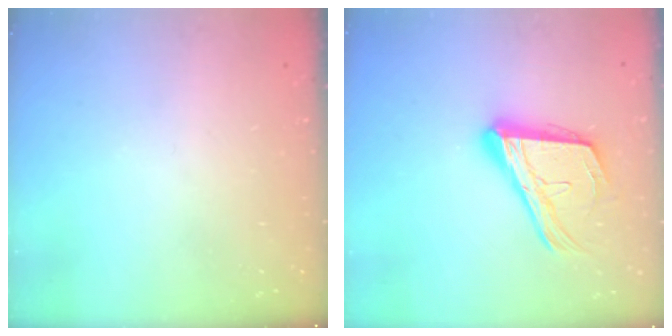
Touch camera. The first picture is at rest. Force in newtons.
{"total": 19.8, "press": 19.7, "slide": 2.6}